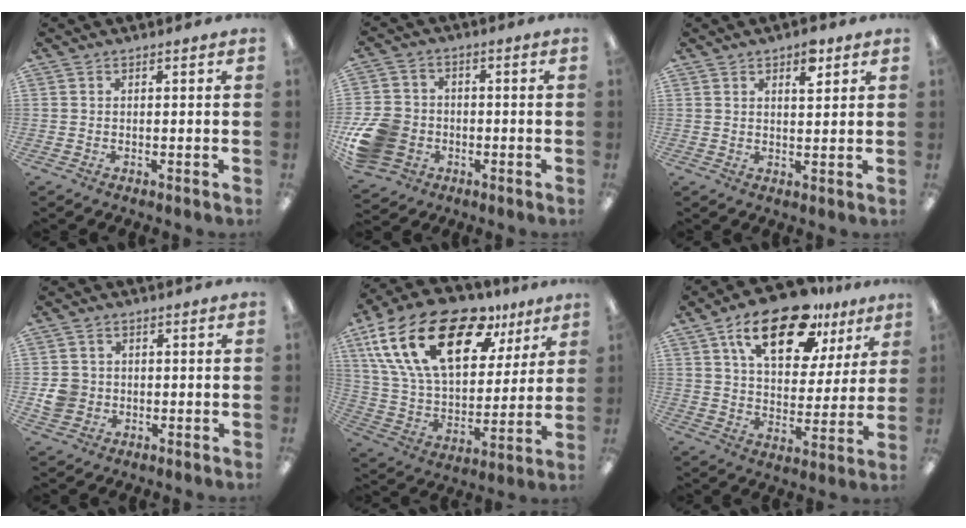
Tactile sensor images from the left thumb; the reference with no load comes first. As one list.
[{"total": 13.0, "force": [-4.0, 10.5, 6.6], "torque": [-0.143, 0.032, -0.067]}, {"total": 4.9, "force": [3.2, 2.1, 3.1], "torque": [-0.036, -0.011, 0.049]}, {"total": 5.1, "force": [-0.2, 4.9, 1.7], "torque": [-0.027, 0.005, -0.003]}, {"total": 26.4, "force": [13.0, 14.3, 17.9], "torque": [-0.336, -0.058, 0.230]}, {"total": 20.0, "force": [12.1, 9.5, 12.7], "torque": [-0.201, -0.047, 0.203]}]